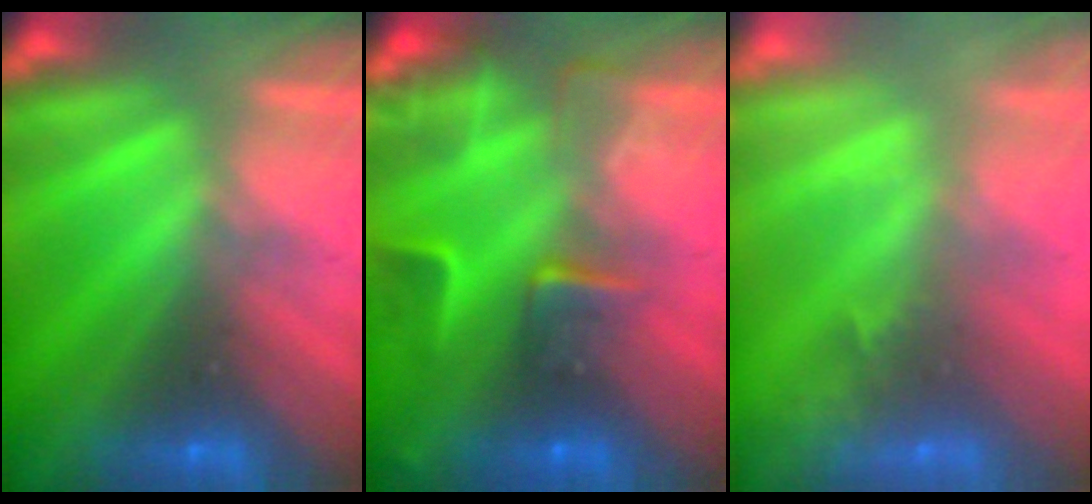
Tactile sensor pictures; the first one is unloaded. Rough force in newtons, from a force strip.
{"total": 8.8}
{"total": 2.3}